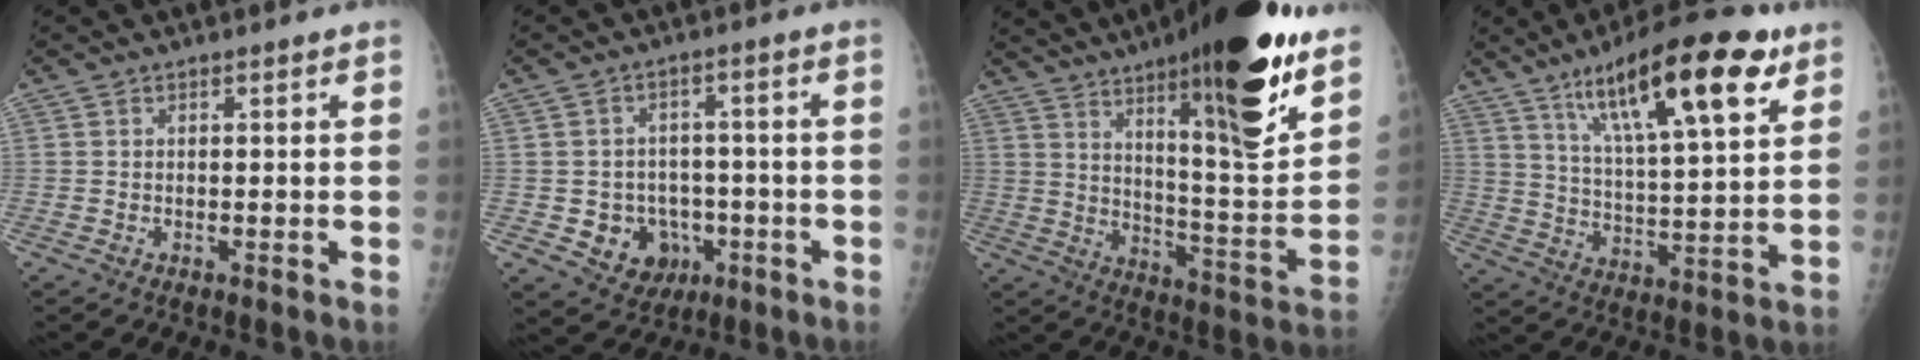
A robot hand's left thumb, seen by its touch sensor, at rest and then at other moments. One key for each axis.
{"total": 9.0, "fx": -2.6, "fy": 7.8, "fz": 3.7, "tx": -0.025, "ty": 0.019, "tz": -0.028}
{"total": 26.3, "fx": 16.1, "fy": 5.3, "fz": 20.1, "tx": -0.279, "ty": -0.073, "tz": 0.252}
{"total": 21.1, "fx": 11.6, "fy": 5.5, "fz": 16.8, "tx": -0.248, "ty": -0.035, "tz": 0.190}